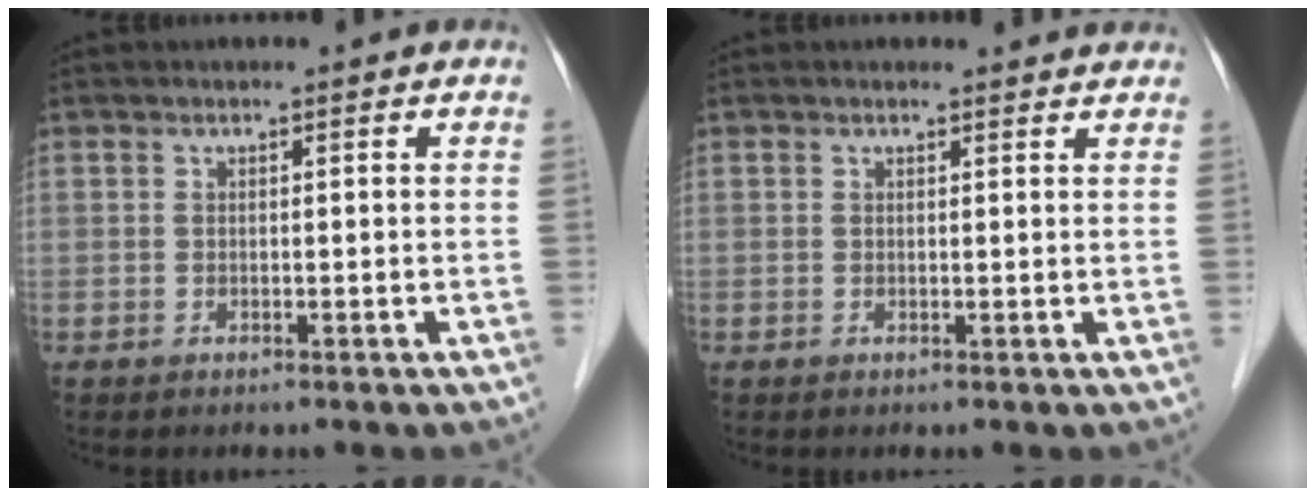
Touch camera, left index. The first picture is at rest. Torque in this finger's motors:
{"motor_torque": [0.75, -0.91, 0.01, -0.02]}